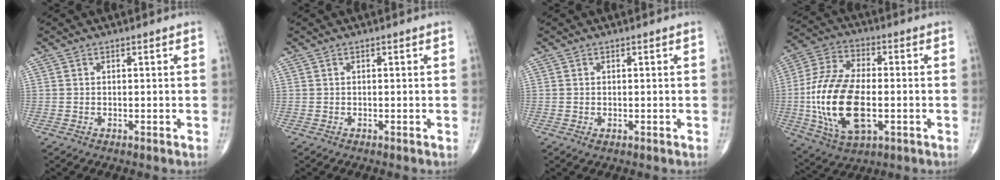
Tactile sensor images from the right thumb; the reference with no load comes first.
{"total": 0.0}
{"total": 0.8, "force": [-0.1, 0.5, 0.6], "torque": [-0.010, 0.000, 0.001]}
{"total": 19.9, "force": [-2.7, 10.3, 16.9], "torque": [-0.343, 0.007, -0.043]}